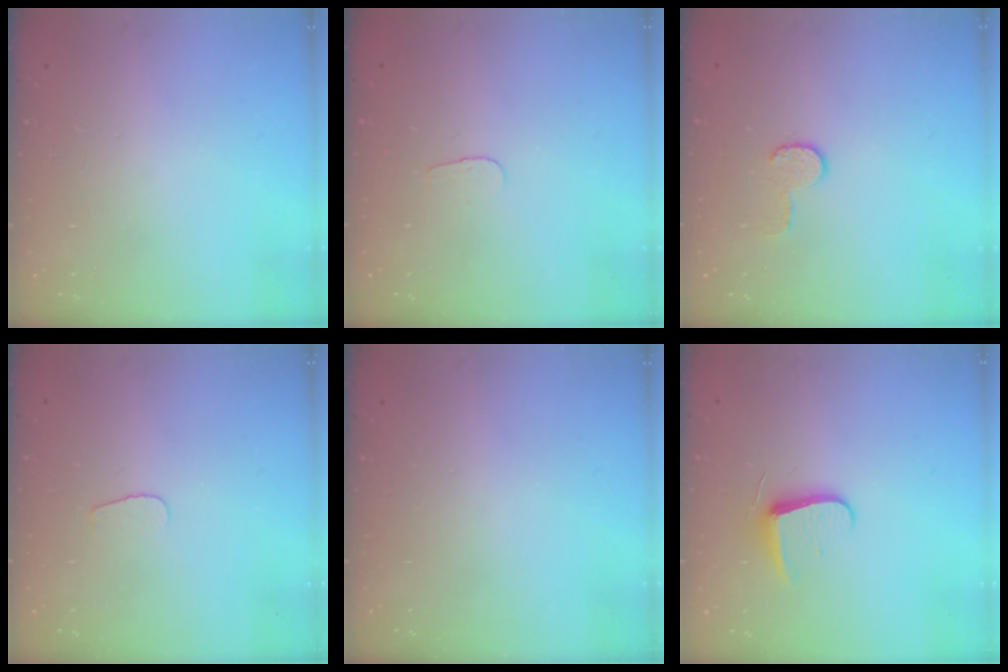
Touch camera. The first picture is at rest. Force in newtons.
{"total": 2.9, "press": 2.8, "slide": 0.3}
{"total": 5.9, "press": 5.9, "slide": 0.4}
{"total": 3.5, "press": 3.5, "slide": 0.4}
{"total": 0.0}
{"total": 7.8, "press": 7.7, "slide": 0.4}